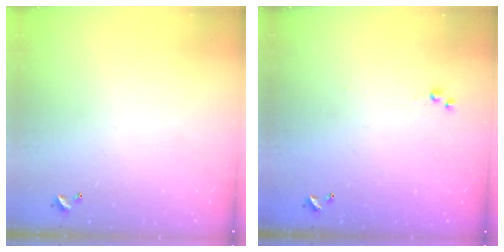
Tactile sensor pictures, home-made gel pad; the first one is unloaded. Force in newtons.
{"total": 3.0, "press": 3.0, "slide": 0.4}